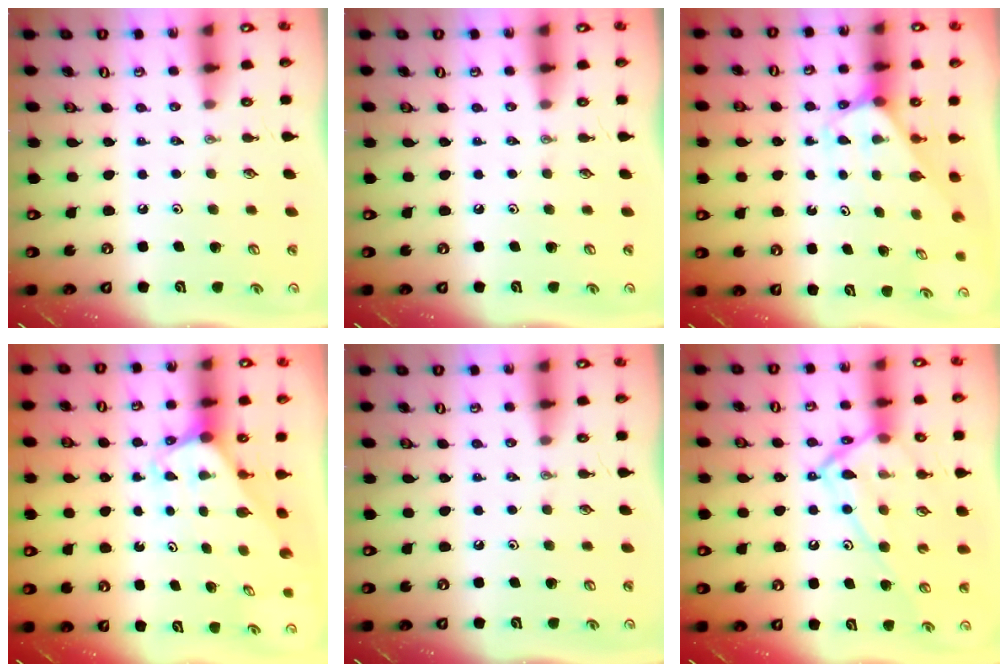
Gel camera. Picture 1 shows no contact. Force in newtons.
{"total": 0.0}
{"total": 2.6, "press": 2.6, "slide": 0.2}
{"total": 1.9, "press": 1.9, "slide": 0.1}
{"total": 0.0}
{"total": 14.0, "press": 14.0, "slide": 1.0}